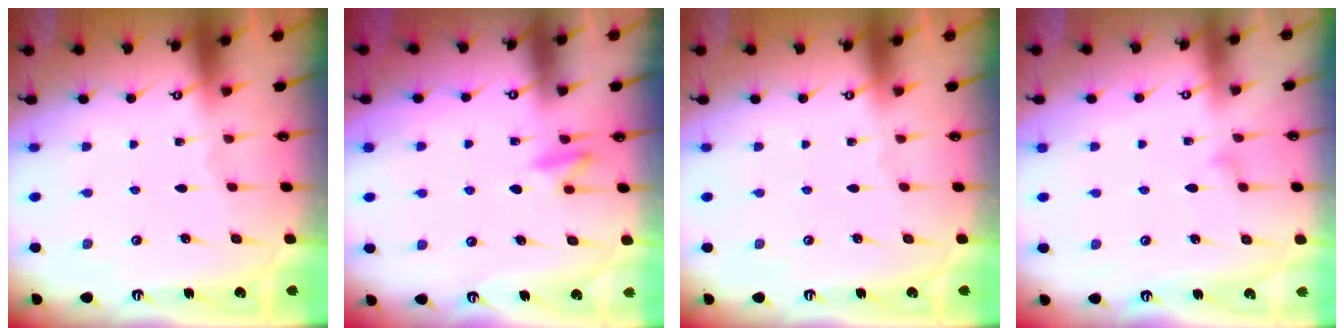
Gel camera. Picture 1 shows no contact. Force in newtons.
{"total": 7.3, "press": 7.2, "slide": 1.3}
{"total": 0.0}
{"total": 7.0, "press": 7.0, "slide": 0.4}